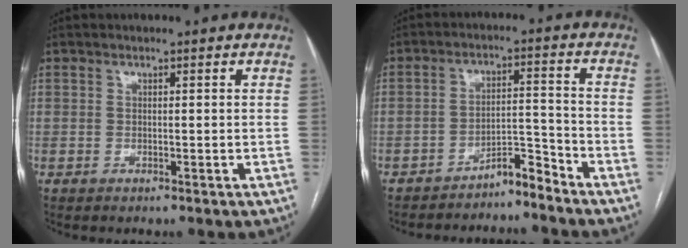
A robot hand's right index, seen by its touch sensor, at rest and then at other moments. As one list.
[{"total": 4.8, "force": [-4.6, 0.2, 1.4], "torque": [-0.009, 0.008, -0.078]}]